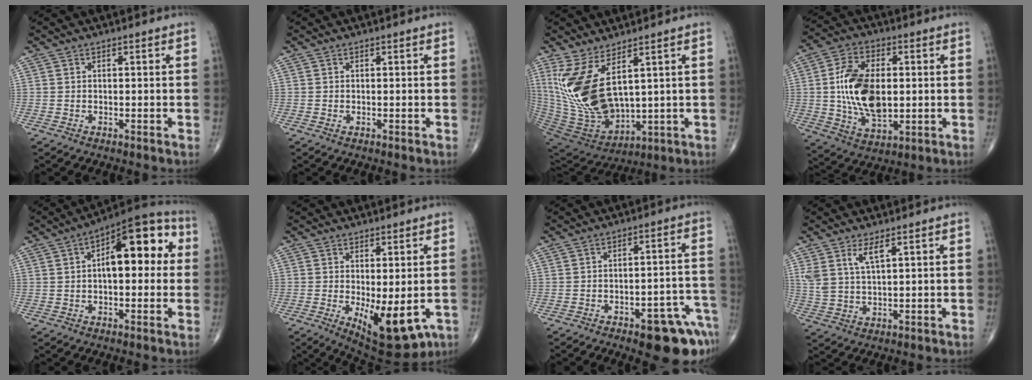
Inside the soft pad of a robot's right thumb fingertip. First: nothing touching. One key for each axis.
{"total": 0.0}
{"total": 16.9, "fx": 5.6, "fy": 7.7, "fz": 13.9, "tx": -0.283, "ty": -0.045, "tz": 0.133}
{"total": 15.4, "fx": 0.6, "fy": 8.9, "fz": 12.6, "tx": -0.222, "ty": -0.004, "tz": 0.014}
{"total": 15.4, "fx": 2.8, "fy": 7.1, "fz": 13.3, "tx": -0.158, "ty": 0.034, "tz": 0.034}
{"total": 11.2, "fx": -2.8, "fy": 4.6, "fz": 9.8, "tx": -0.128, "ty": -0.019, "tz": -0.021}
{"total": 12.1, "fx": -6.9, "fy": 4.5, "fz": 8.9, "tx": -0.074, "ty": 0.056, "tz": -0.080}
{"total": 5.0, "fx": 2.8, "fy": 1.5, "fz": 3.8, "tx": -0.083, "ty": -0.014, "tz": 0.064}